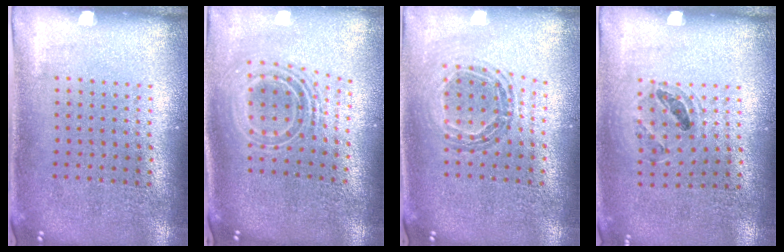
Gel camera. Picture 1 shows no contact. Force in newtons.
{"total": 2.2, "press": 1.6, "slide": 1.5}
{"total": 0.9, "press": 0.9, "slide": 0.1}
{"total": 0.9, "press": 0.9, "slide": 0.1}